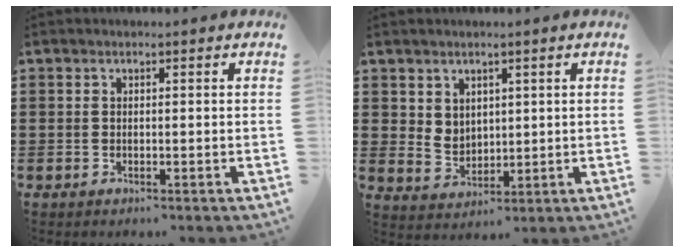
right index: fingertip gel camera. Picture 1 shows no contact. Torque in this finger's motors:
{"motor_torque": [0.67, 0.33, 0.09, 0.03]}